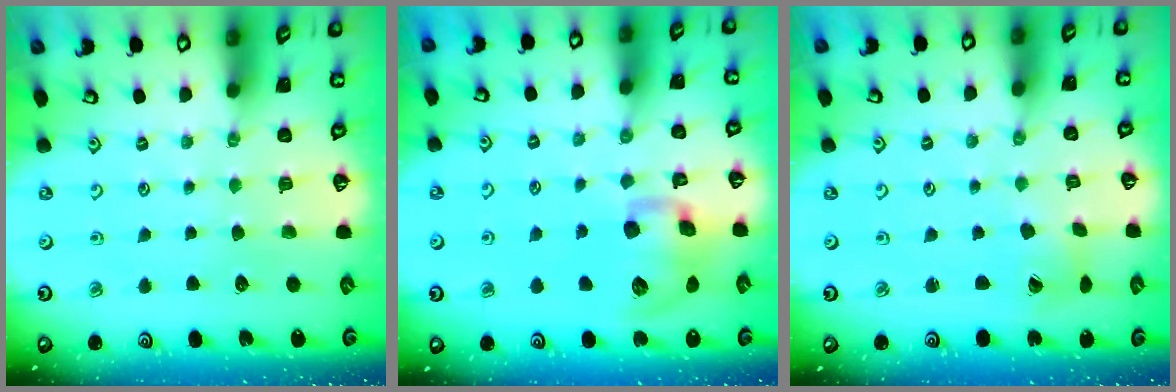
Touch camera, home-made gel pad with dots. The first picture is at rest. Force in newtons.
{"total": 12.6, "press": 12.5, "slide": 1.0}
{"total": 2.7, "press": 2.7, "slide": 0.4}